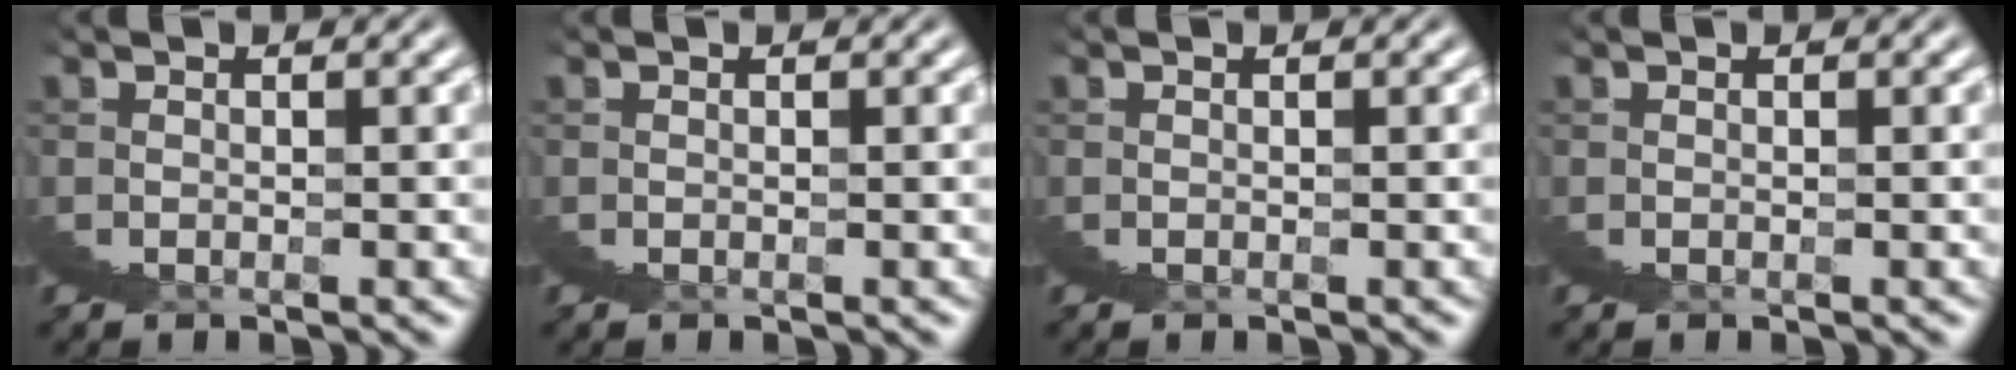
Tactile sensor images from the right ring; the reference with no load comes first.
{"total": 0.0}
{"total": 0.0}
{"total": 0.0}